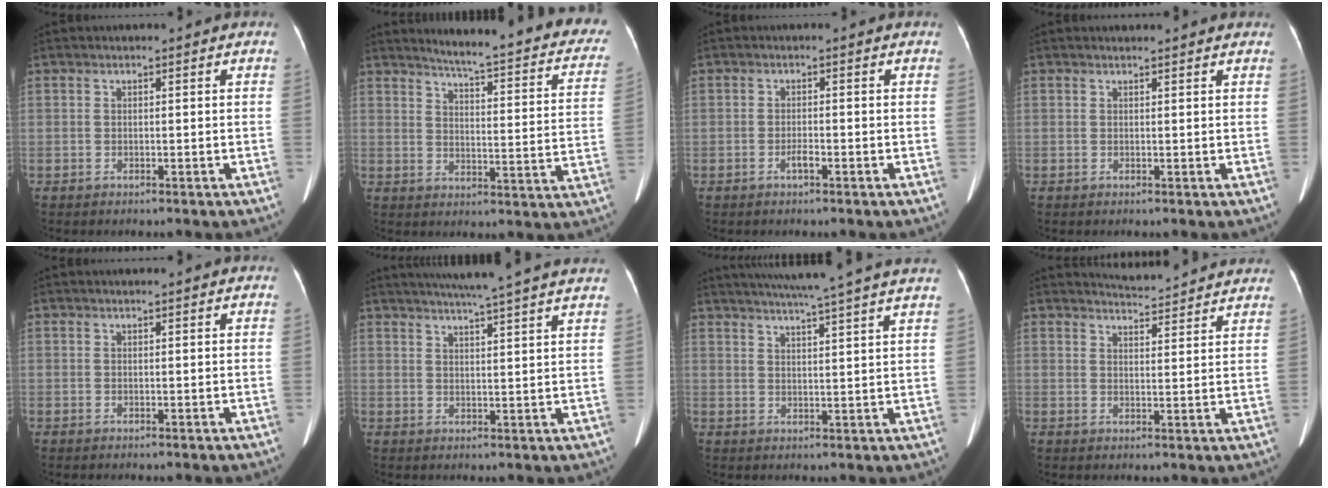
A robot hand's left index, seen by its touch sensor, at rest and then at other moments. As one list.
[{"total": 22.6, "force": [19.8, 2.9, 10.6], "torque": [-0.128, -0.063, 0.221]}, {"total": 1.2, "force": [-0.8, 0.2, 0.9], "torque": [-0.022, -0.001, -0.014]}, {"total": 2.6, "force": [2.5, 0.4, 0.5], "torque": [-0.016, 0.016, 0.026]}, {"total": 2.1, "force": [1.9, 0.1, 0.9], "torque": [-0.015, 0.016, 0.020]}, {"total": 16.6, "force": [14.6, -1.0, 7.9], "torque": [-0.128, -0.002, 0.182]}, {"total": 17.5, "force": [15.2, -1.4, 8.5], "torque": [-0.142, -0.006, 0.193]}, {"total": 9.0, "force": [8.9, 0.5, 1.3], "torque": [-0.021, 0.005, 0.103]}]